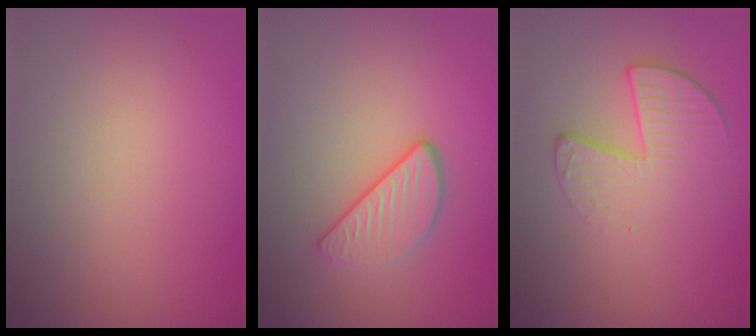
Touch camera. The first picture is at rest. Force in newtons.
{"total": 3.0, "press": 2.5, "slide": 1.6}
{"total": 4.3, "press": 2.9, "slide": 3.2}